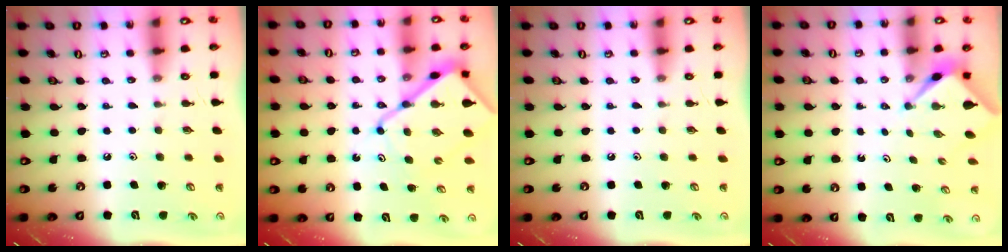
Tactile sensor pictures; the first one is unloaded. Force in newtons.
{"total": 14.7, "press": 14.6, "slide": 1.8}
{"total": 0.0}
{"total": 2.5, "press": 2.4, "slide": 0.3}